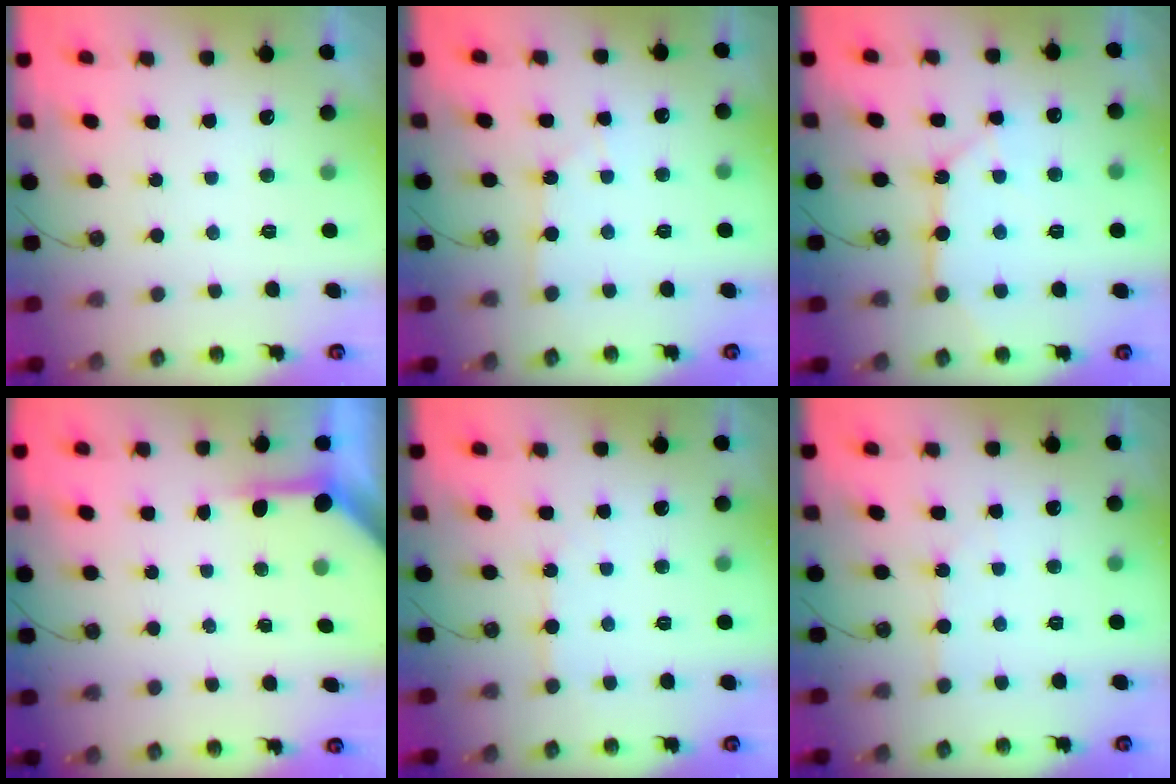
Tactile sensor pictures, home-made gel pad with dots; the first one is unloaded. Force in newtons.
{"total": 3.8, "press": 3.8, "slide": 0.4}
{"total": 11.5, "press": 11.4, "slide": 1.4}
{"total": 3.9, "press": 3.9, "slide": 0.4}
{"total": 3.4, "press": 3.3, "slide": 0.6}
{"total": 2.1, "press": 2.1, "slide": 0.4}